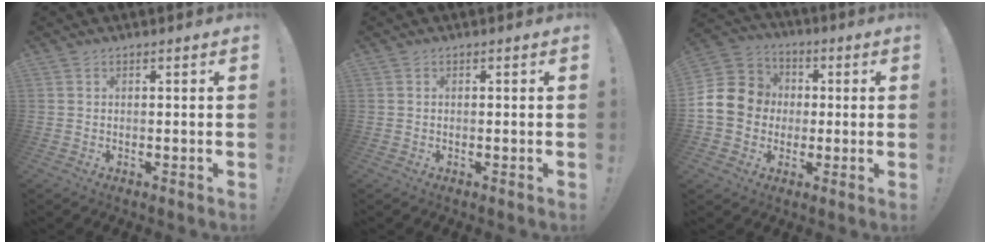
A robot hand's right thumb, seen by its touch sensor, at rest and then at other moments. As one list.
[{"total": 0.0}, {"total": 14.5, "force": [-0.2, 13.1, 6.2], "torque": [-0.112, 0.016, 0.006]}]